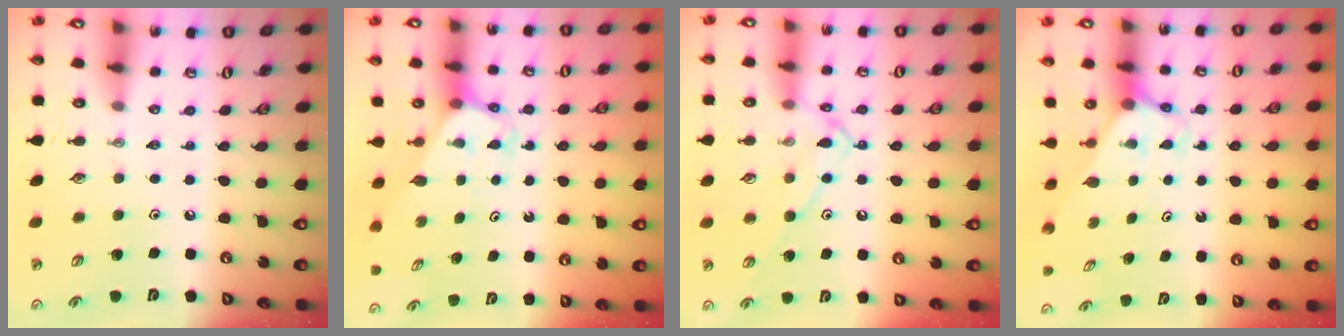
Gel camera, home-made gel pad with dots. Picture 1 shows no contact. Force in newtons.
{"total": 3.0, "press": 3.0, "slide": 0.2}
{"total": 12.0, "press": 12.0, "slide": 0.8}
{"total": 2.6, "press": 2.6, "slide": 0.2}